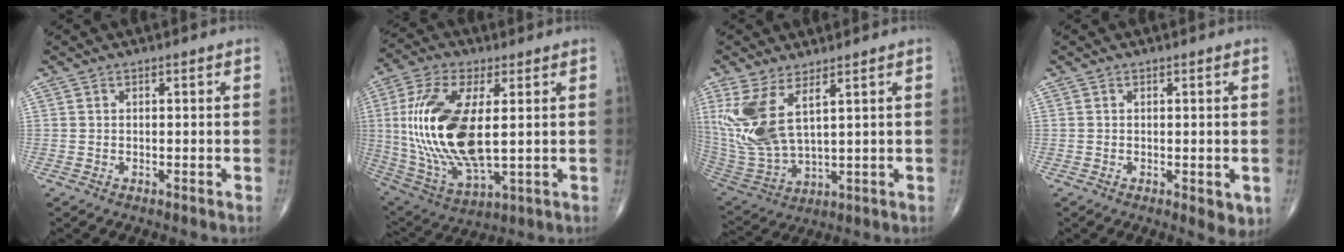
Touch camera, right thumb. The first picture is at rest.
{"total": 21.6, "force": [1.9, 9.6, 19.3], "torque": [-0.408, -0.017, 0.044]}
{"total": 13.4, "force": [5.2, 5.6, 11.0], "torque": [-0.246, -0.028, 0.122]}
{"total": 3.3, "force": [-0.8, 1.5, 2.8], "torque": [-0.023, -0.006, -0.007]}